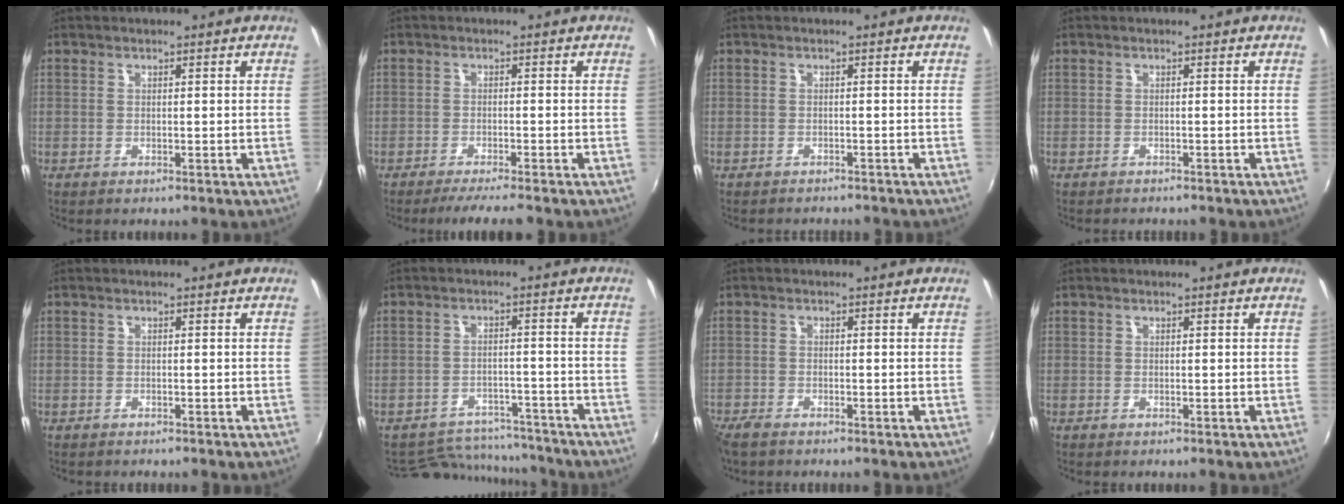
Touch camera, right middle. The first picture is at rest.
{"total": 4.2, "force": [-3.7, -0.2, 1.9], "torque": [-0.048, -0.006, -0.065]}
{"total": 3.6, "force": [-3.3, 1.0, 1.0], "torque": [-0.028, -0.012, -0.048]}
{"total": 1.9, "force": [-1.8, 0.4, 0.5], "torque": [-0.018, -0.011, -0.029]}
{"total": 0.6, "force": [-0.5, 0.3, 0.1], "torque": [-0.003, -0.001, -0.009]}
{"total": 11.6, "force": [-10.6, 4.4, 1.9], "torque": [-0.052, 0.022, -0.140]}
{"total": 3.5, "force": [-3.0, 1.1, 1.5], "torque": [-0.042, -0.017, -0.061]}
{"total": 0.0}